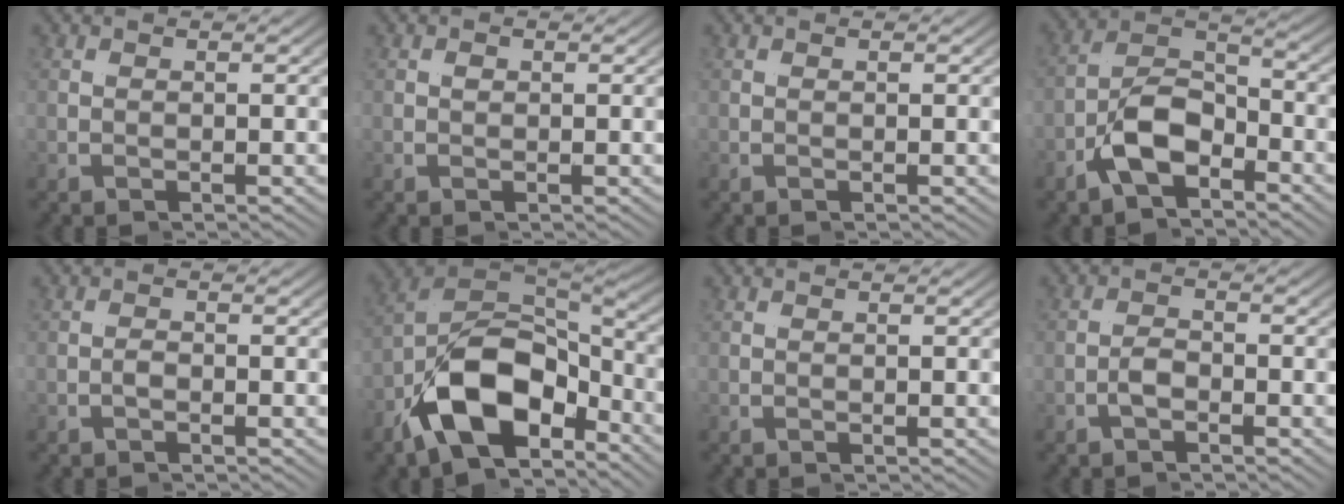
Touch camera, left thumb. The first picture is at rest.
{"total": 0.5, "force": [0.0, 0.5, 0.1], "torque": [-0.001, -0.004, 0.004]}
{"total": 0.0}
{"total": 5.9, "force": [-3.9, 3.3, 3.0], "torque": [-0.090, 0.007, -0.072]}
{"total": 0.8, "force": [-0.7, -0.3, -0.2], "torque": [-0.005, 0.001, -0.017]}
{"total": 14.4, "force": [-3.6, 8.0, 11.4], "torque": [-0.233, -0.022, -0.044]}
{"total": 0.0}
{"total": 1.4, "force": [-1.4, 0.2, -0.4], "torque": [-0.006, 0.004, -0.028]}